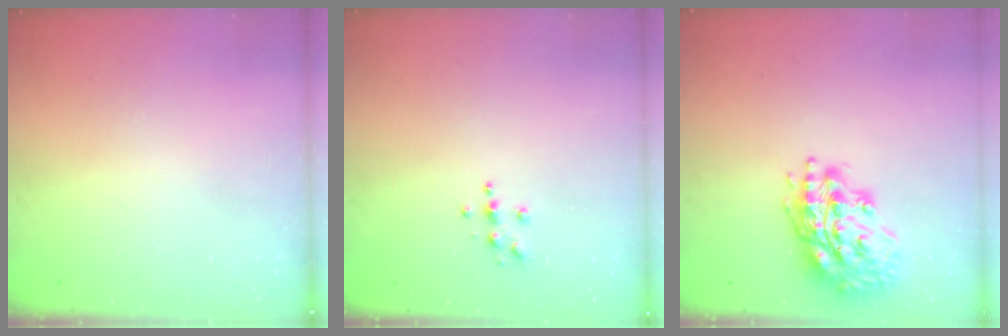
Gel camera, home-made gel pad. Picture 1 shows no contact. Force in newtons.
{"total": 3.9, "press": 3.9, "slide": 0.4}
{"total": 17.6, "press": 17.5, "slide": 2.3}